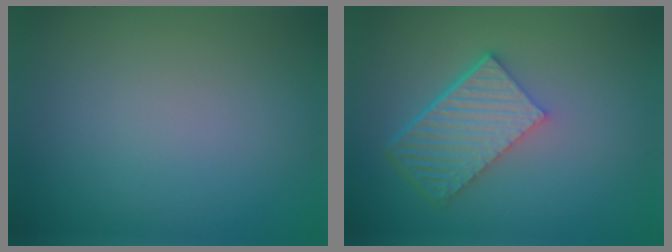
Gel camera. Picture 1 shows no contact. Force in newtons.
{"total": 6.1, "press": 4.3, "slide": 4.3}